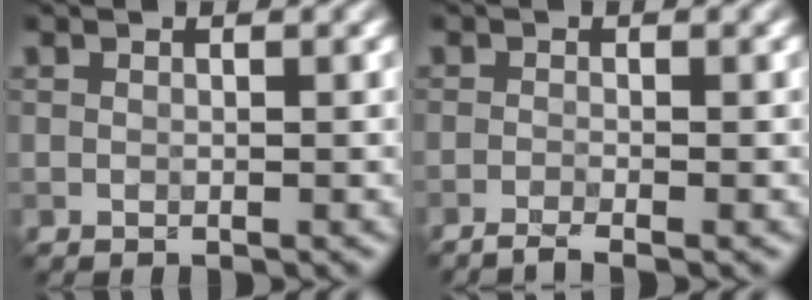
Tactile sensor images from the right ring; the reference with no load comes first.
{"total": 1.9, "force": [-1.5, 0.2, 1.2], "torque": [-0.024, -0.001, -0.036]}